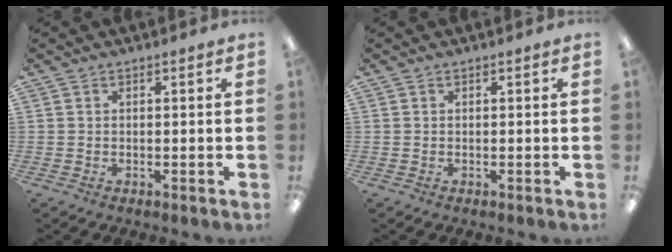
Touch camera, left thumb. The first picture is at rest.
{"total": 0.0}